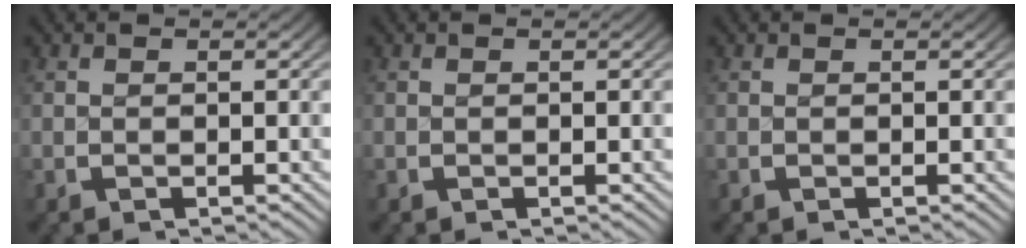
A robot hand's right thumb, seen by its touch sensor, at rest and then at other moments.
{"total": 0.0}
{"total": 0.0}